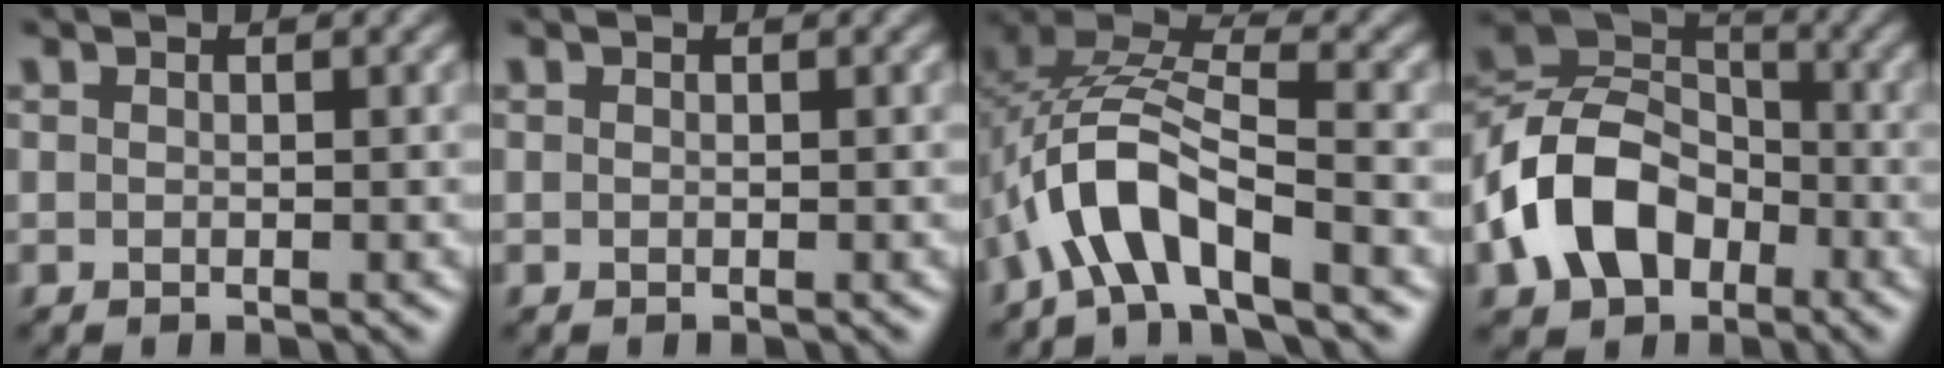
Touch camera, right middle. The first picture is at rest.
{"total": 0.0}
{"total": 7.4, "force": [-3.6, 2.8, 5.8], "torque": [-0.115, 0.010, -0.072]}
{"total": 9.8, "force": [-3.6, 7.1, 5.8], "torque": [-0.119, 0.007, -0.086]}